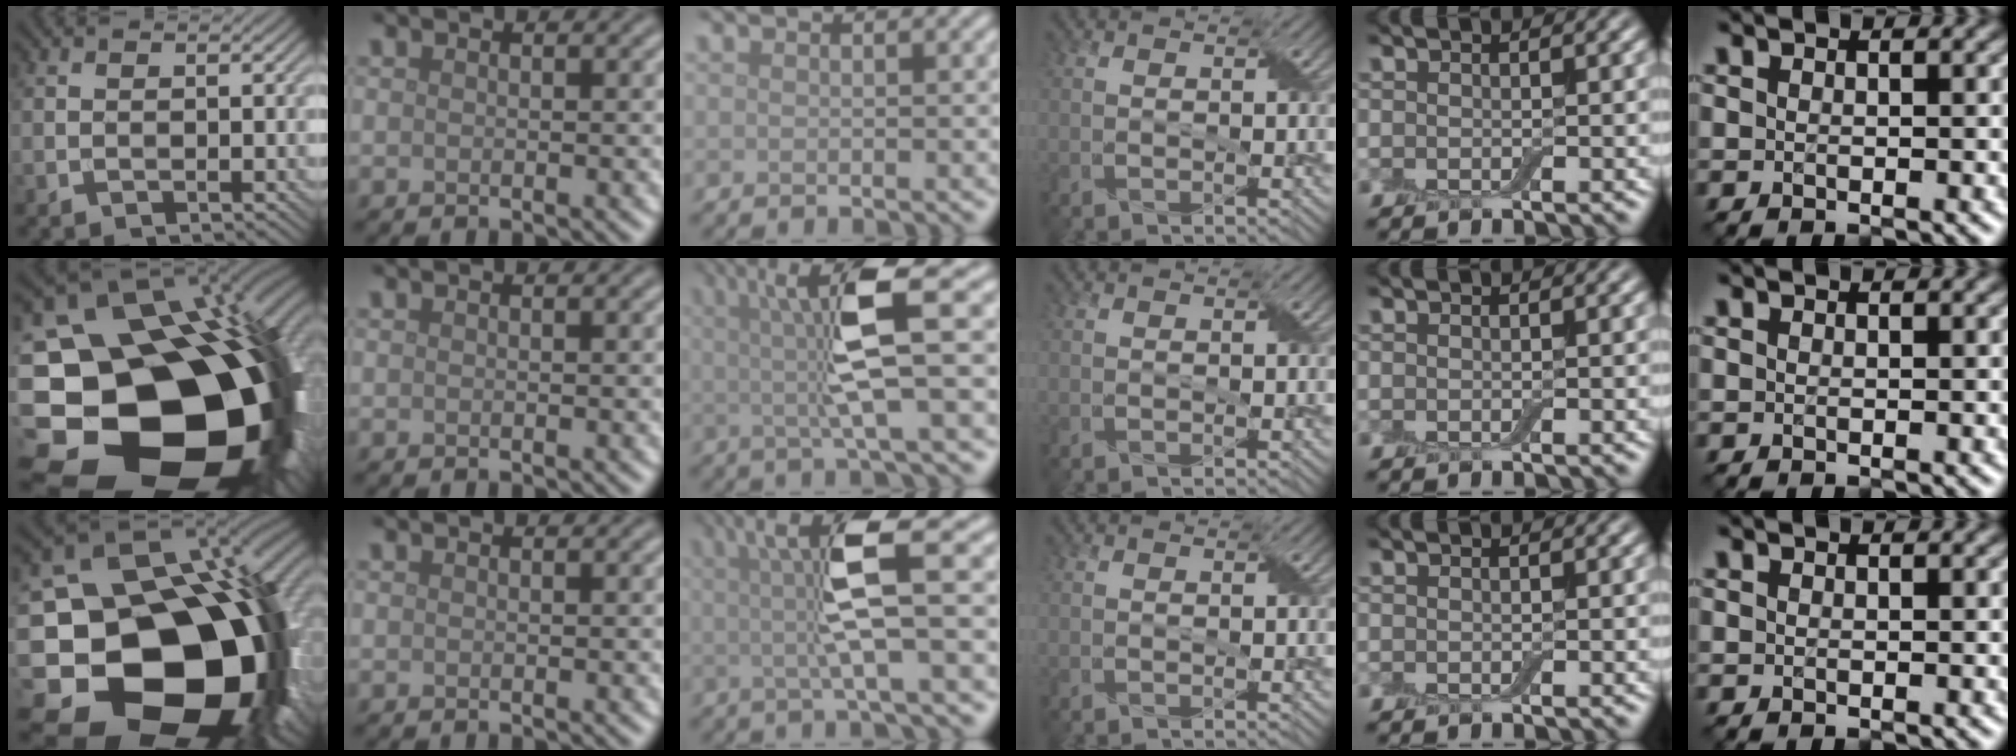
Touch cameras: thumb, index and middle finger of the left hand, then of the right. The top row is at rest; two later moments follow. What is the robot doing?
{"motion": "wrap", "object": "adhesive wrap"}